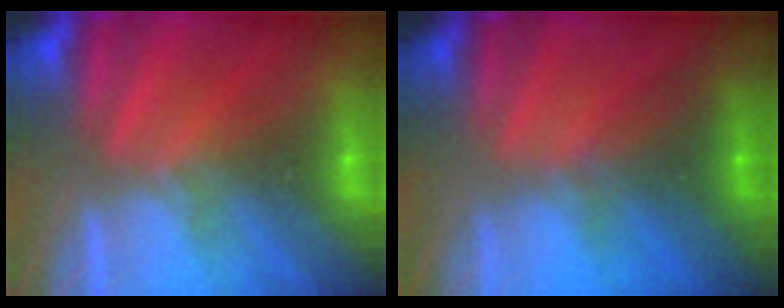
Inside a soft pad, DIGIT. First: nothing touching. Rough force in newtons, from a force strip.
{"total": 1.7}